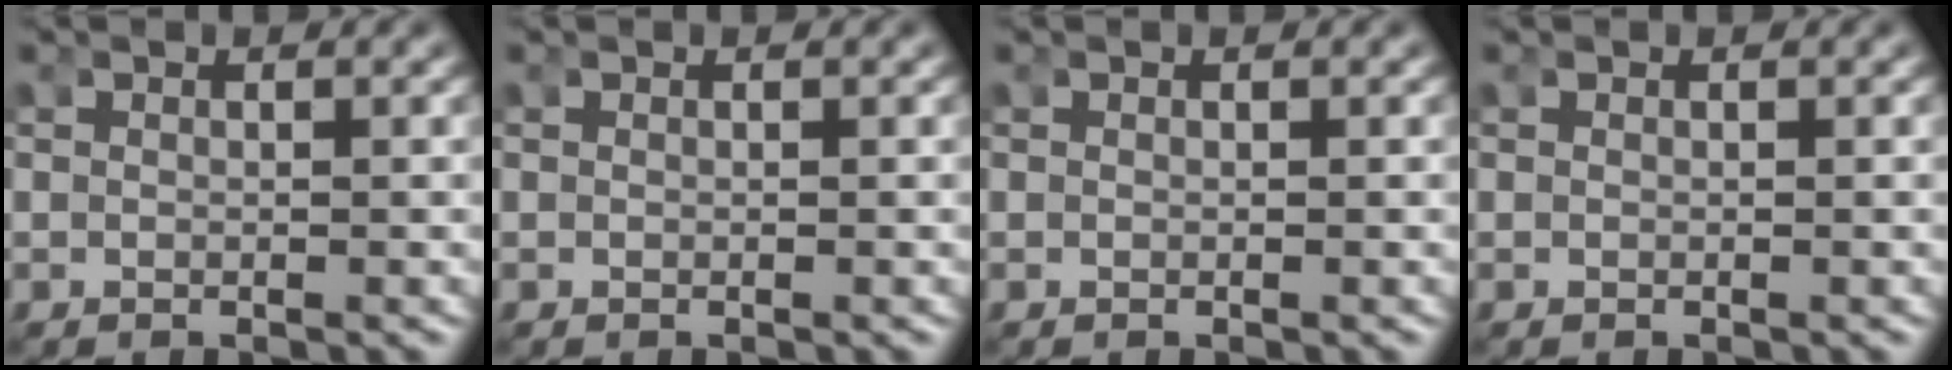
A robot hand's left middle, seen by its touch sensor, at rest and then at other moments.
{"total": 0.0}
{"total": 0.0}
{"total": 0.0}